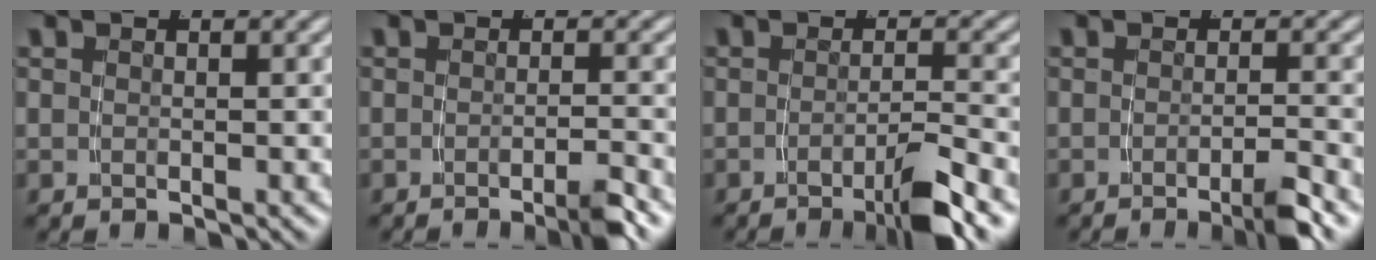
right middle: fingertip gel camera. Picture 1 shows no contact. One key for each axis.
{"total": 2.5, "fx": -1.8, "fy": -0.1, "fz": 1.7, "tx": -0.019, "ty": 0.006, "tz": -0.038}
{"total": 4.3, "fx": -2.7, "fy": 0.1, "fz": 3.3, "tx": -0.042, "ty": -0.002, "tz": -0.048}
{"total": 3.0, "fx": -2.1, "fy": 0.0, "fz": 2.1, "tx": -0.027, "ty": 0.004, "tz": -0.041}